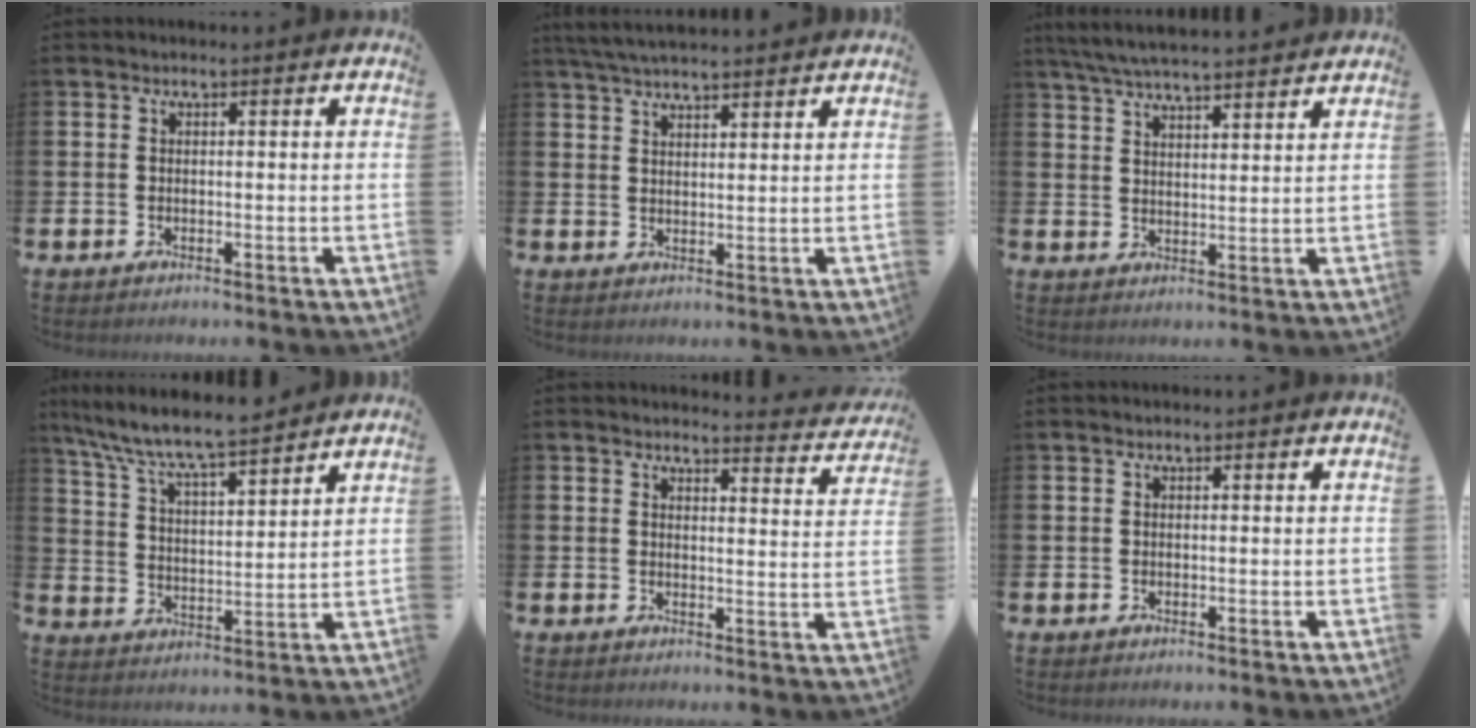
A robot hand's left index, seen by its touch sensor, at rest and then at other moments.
{"total": 4.4, "force": [4.3, 0.4, 1.1], "torque": [-0.038, -0.011, 0.080]}
{"total": 5.7, "force": [5.6, 0.1, 1.4], "torque": [-0.049, -0.027, 0.101]}
{"total": 8.3, "force": [7.8, 0.5, 2.7], "torque": [-0.082, -0.058, 0.135]}
{"total": 3.2, "force": [3.2, 0.2, 0.2], "torque": [0.007, -0.031, 0.052]}
{"total": 0.0}